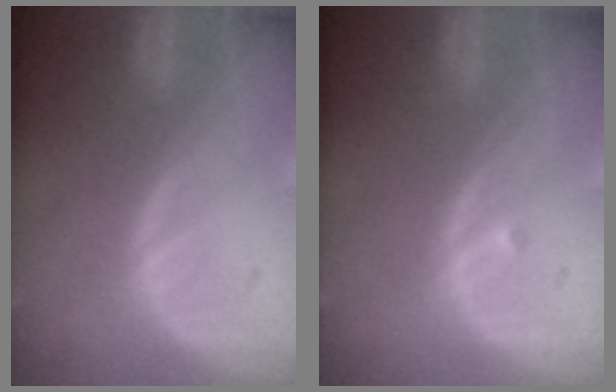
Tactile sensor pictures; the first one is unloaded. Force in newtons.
{"total": 0.5, "press": 0.4, "slide": 0.3}